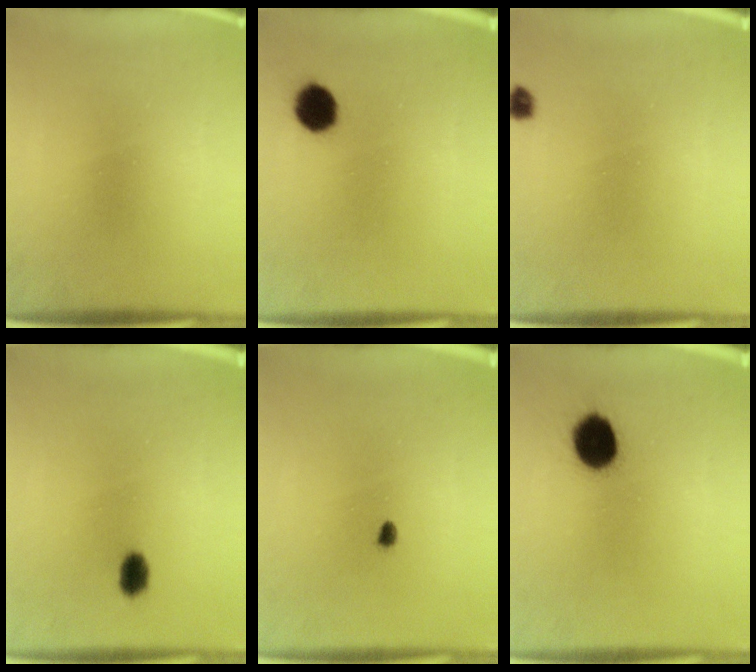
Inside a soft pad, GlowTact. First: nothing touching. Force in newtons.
{"total": 5.6}
{"total": 1.4}
{"total": 2.8}
{"total": 1.3}
{"total": 9.8}